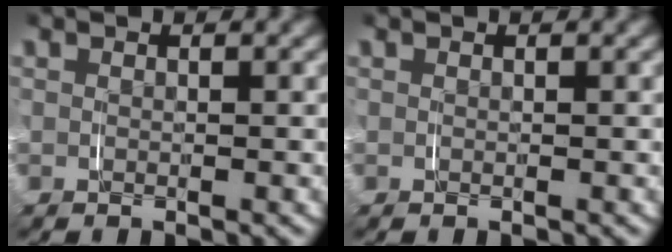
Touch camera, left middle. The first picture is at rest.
{"total": 0.0}